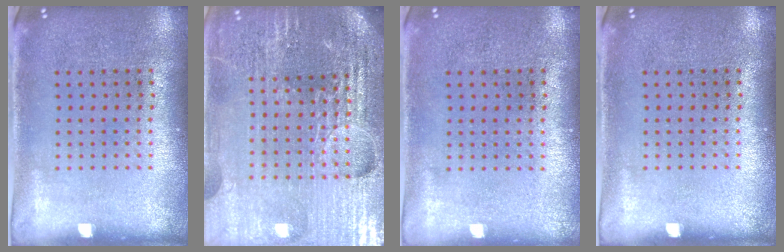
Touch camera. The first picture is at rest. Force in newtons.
{"total": 5.9, "press": 5.3, "slide": 2.6}
{"total": 0.0}
{"total": 0.0}